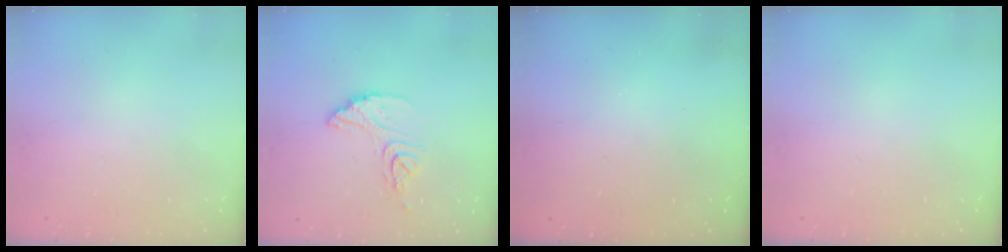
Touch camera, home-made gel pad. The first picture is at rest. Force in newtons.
{"total": 11.5, "press": 11.4, "slide": 1.0}
{"total": 3.3, "press": 3.3, "slide": 0.1}
{"total": 0.0}